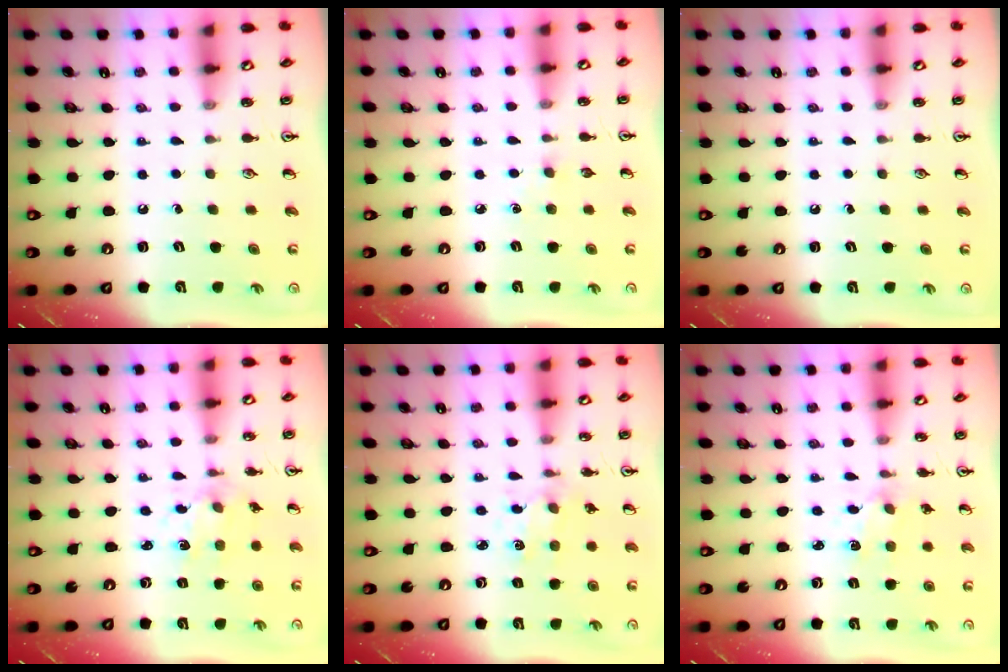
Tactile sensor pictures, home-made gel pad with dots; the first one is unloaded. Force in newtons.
{"total": 2.9, "press": 2.9, "slide": 0.4}
{"total": 0.0}
{"total": 2.9, "press": 2.8, "slide": 0.9}
{"total": 1.1, "press": 1.1, "slide": 0.3}
{"total": 1.7, "press": 1.6, "slide": 0.5}